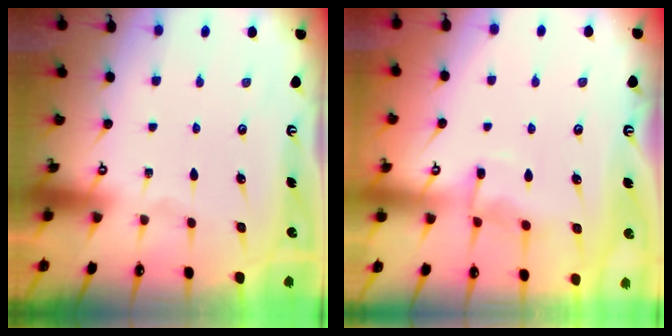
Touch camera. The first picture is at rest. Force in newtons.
{"total": 7.3, "press": 7.2, "slide": 0.6}